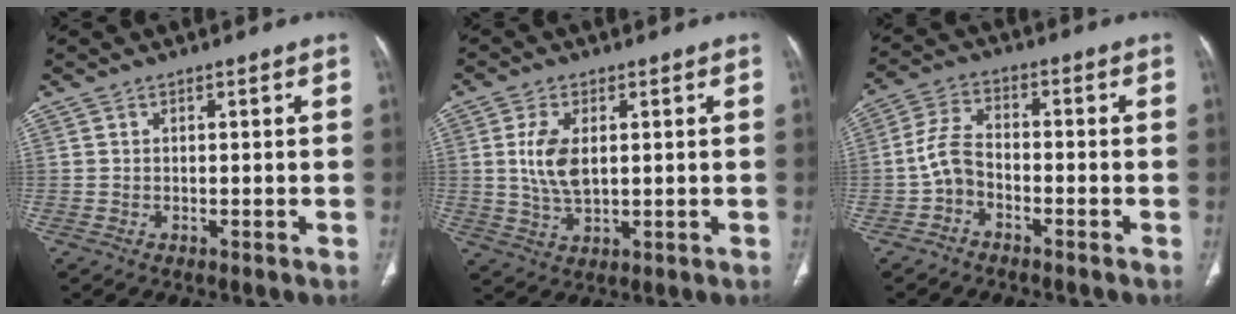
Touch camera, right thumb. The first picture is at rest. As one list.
[{"total": 7.2, "force": [1.2, 3.9, 6.0], "torque": [-0.120, -0.006, 0.025]}, {"total": 5.4, "force": [-2.1, 3.4, 3.6], "torque": [-0.065, 0.029, -0.051]}]